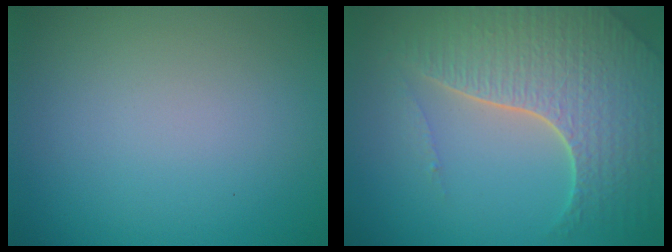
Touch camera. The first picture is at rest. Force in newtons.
{"total": 7.2, "press": 5.2, "slide": 4.9}